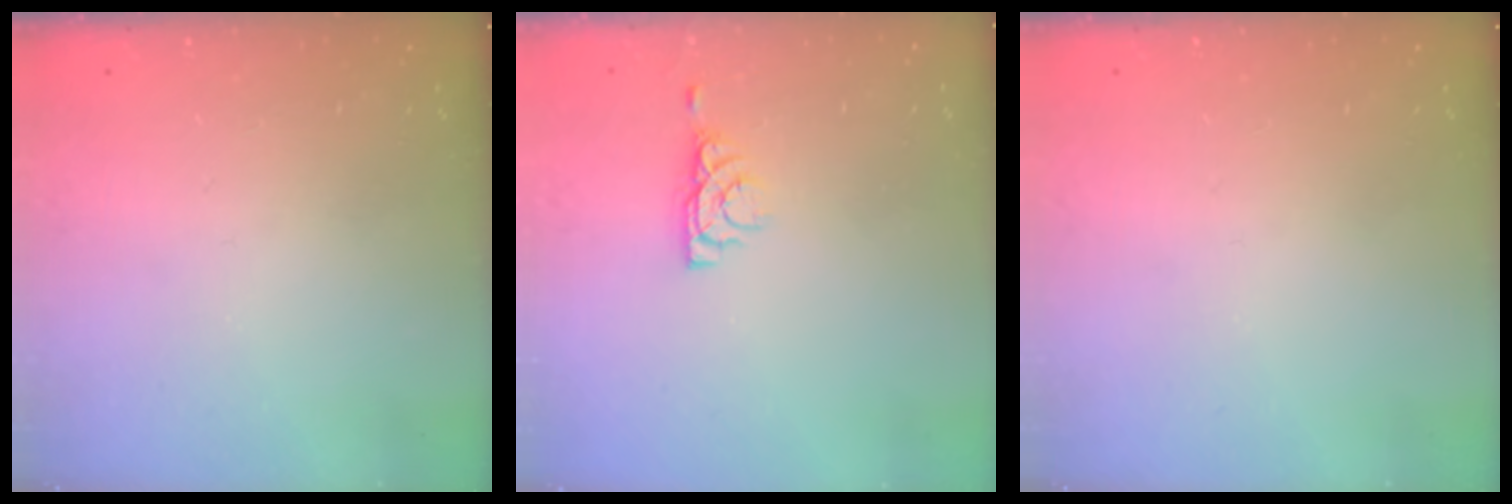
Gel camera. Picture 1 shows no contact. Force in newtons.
{"total": 5.0, "press": 4.9, "slide": 0.9}
{"total": 0.0}